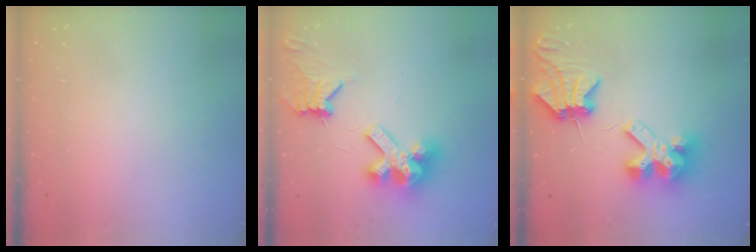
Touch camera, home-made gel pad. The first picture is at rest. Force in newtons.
{"total": 12.7, "press": 12.6, "slide": 1.8}
{"total": 12.2, "press": 12.1, "slide": 1.7}